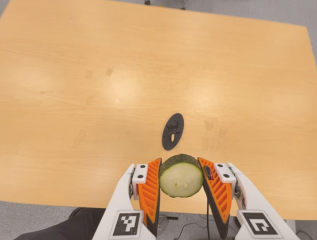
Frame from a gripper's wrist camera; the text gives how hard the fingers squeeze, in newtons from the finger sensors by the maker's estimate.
{"total": 10.3, "left": 9.7, "right": 10.9}